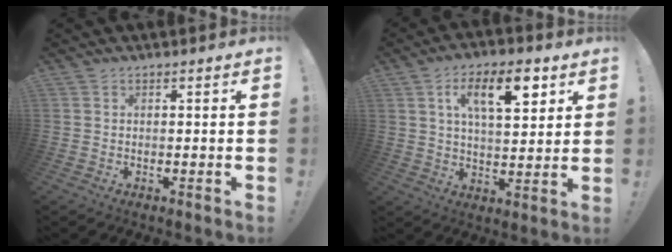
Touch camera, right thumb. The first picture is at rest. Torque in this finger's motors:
{"motor_torque": [1.24, 1.24, 0.21, 0.14, 0.03]}